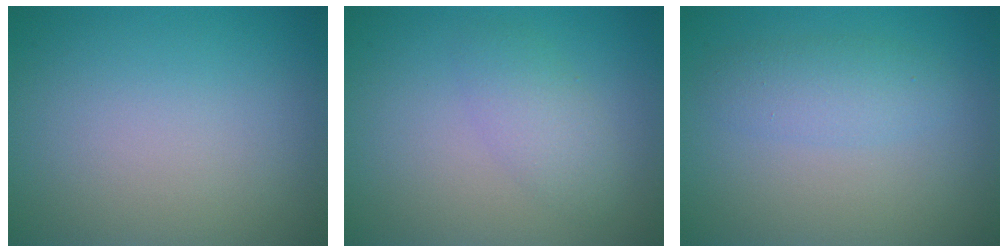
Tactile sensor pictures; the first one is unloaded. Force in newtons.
{"total": 2.4, "press": 2.4, "slide": 0.1}
{"total": 2.4, "press": 2.4, "slide": 0.0}